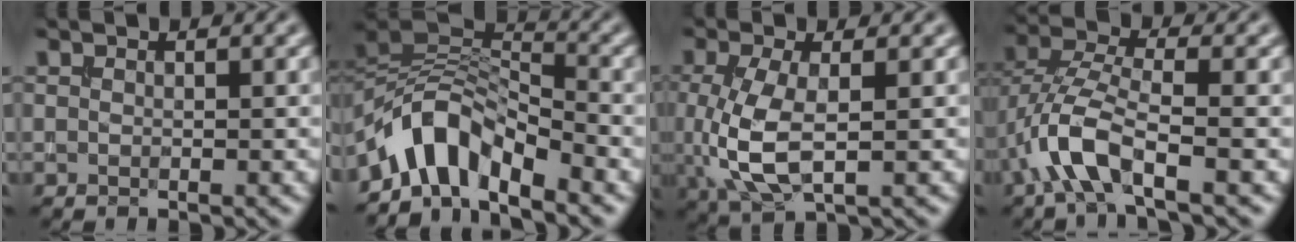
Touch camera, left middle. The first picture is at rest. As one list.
[{"total": 6.1, "force": [-4.6, 2.4, 3.1], "torque": [-0.040, 0.006, -0.096]}, {"total": 5.5, "force": [-0.3, 2.3, 5.0], "torque": [-0.123, -0.008, -0.001]}, {"total": 5.4, "force": [-2.7, 1.7, 4.4], "torque": [-0.099, 0.008, -0.062]}]